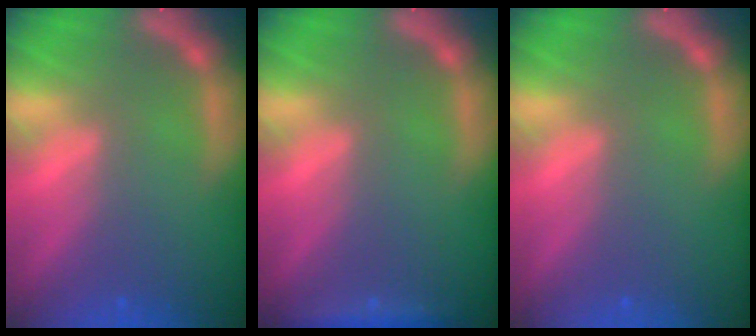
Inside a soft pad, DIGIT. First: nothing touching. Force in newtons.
{"total": 1.9}
{"total": 0.0}